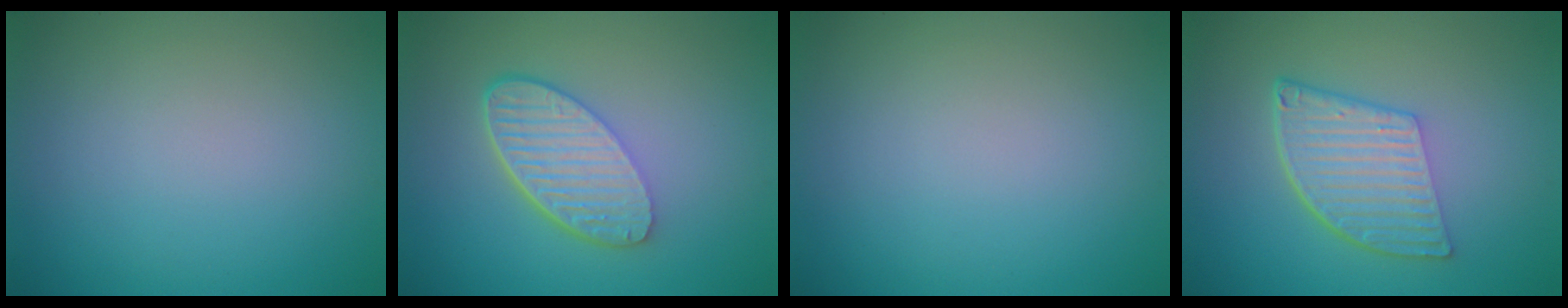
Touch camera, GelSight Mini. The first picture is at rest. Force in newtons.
{"total": 5.9, "press": 4.2, "slide": 4.1}
{"total": 0.0}
{"total": 6.1, "press": 4.2, "slide": 4.4}